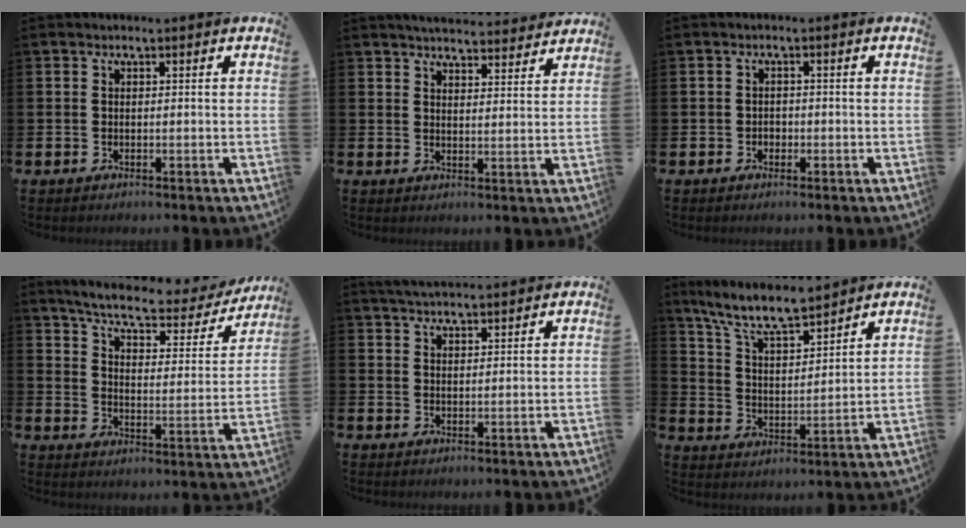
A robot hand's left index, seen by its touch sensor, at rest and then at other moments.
{"total": 4.8, "force": [4.7, 0.5, 0.5], "torque": [-0.017, -0.028, 0.084]}
{"total": 1.1, "force": [-0.4, 1.0, 0.3], "torque": [-0.004, 0.002, -0.010]}
{"total": 6.7, "force": [6.0, 1.2, 2.9], "torque": [-0.077, -0.041, 0.096]}
{"total": 3.7, "force": [3.6, 0.2, 0.5], "torque": [-0.013, -0.014, 0.066]}
{"total": 8.8, "force": [8.0, 1.5, 3.6], "torque": [-0.101, -0.042, 0.143]}